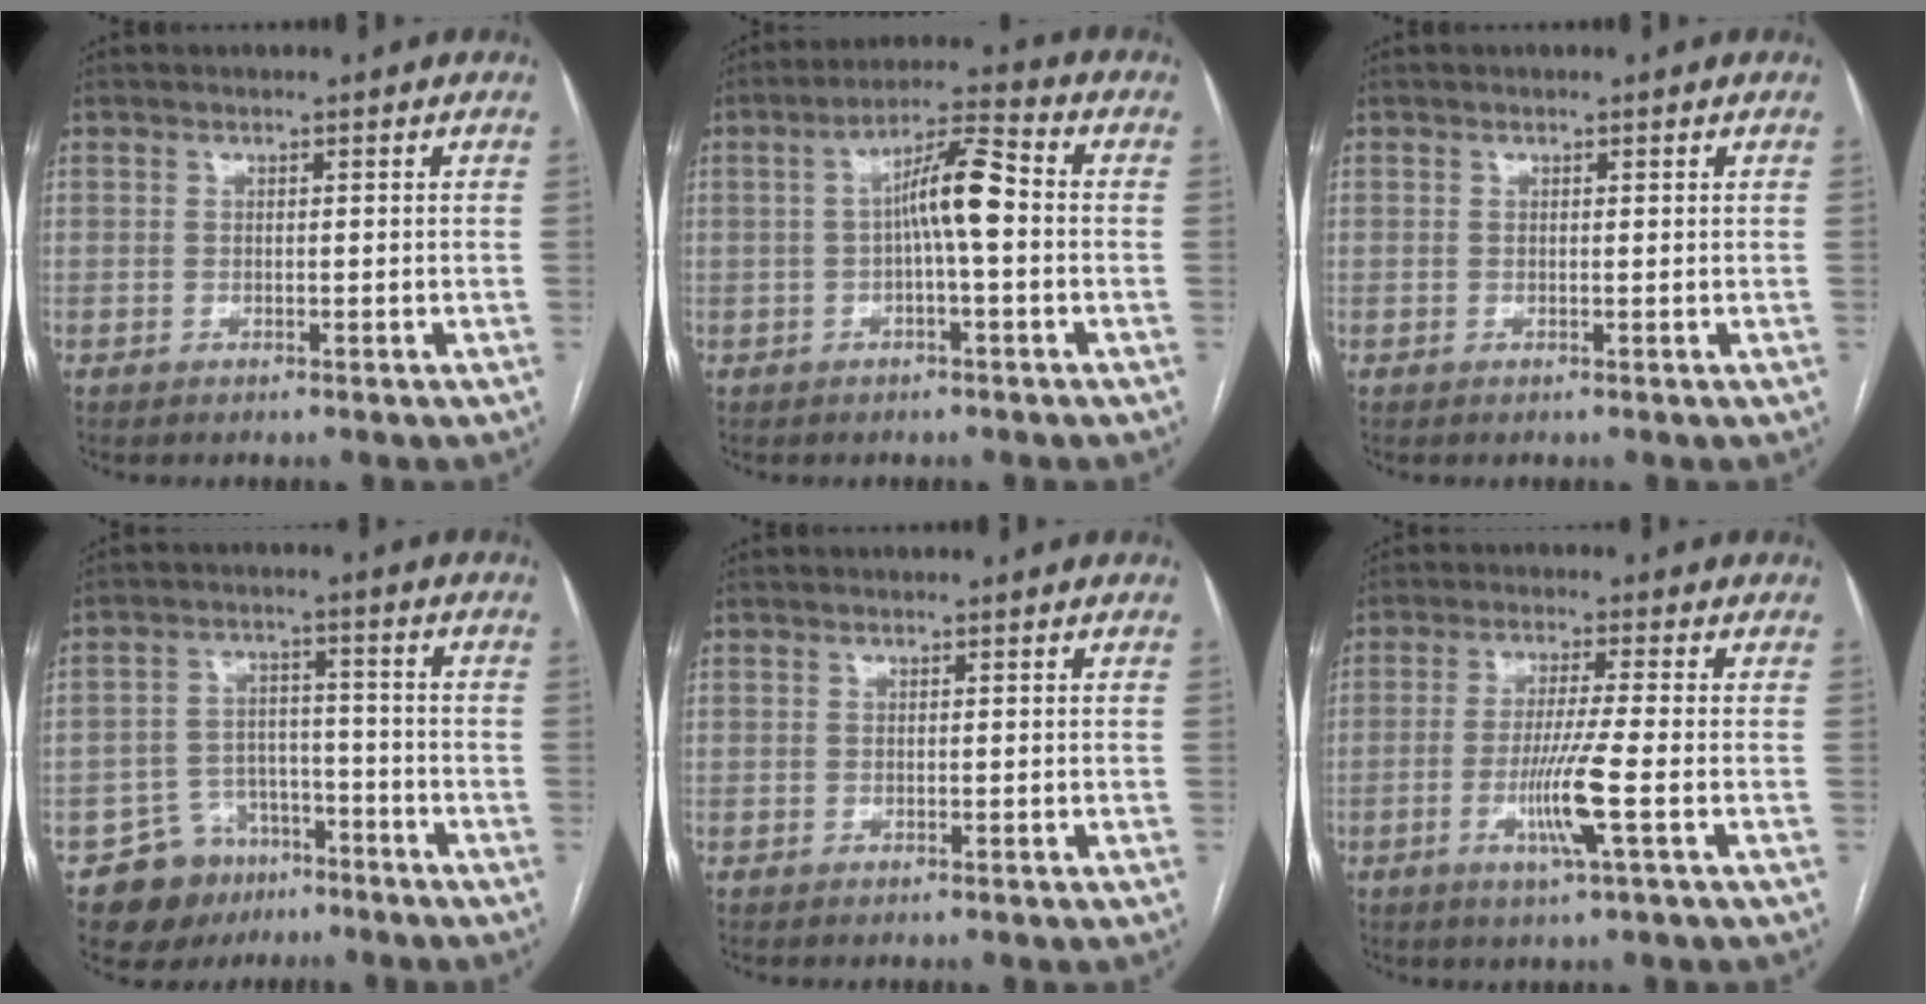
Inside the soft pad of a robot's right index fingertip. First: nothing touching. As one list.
[{"total": 7.7, "force": [-0.2, 1.0, 7.6], "torque": [-0.136, 0.024, -0.008]}, {"total": 0.0}, {"total": 8.8, "force": [-5.7, 6.5, 1.9], "torque": [-0.030, 0.020, -0.085]}, {"total": 0.0}, {"total": 7.5, "force": [-2.2, -0.9, 7.1], "torque": [-0.137, -0.015, -0.043]}]